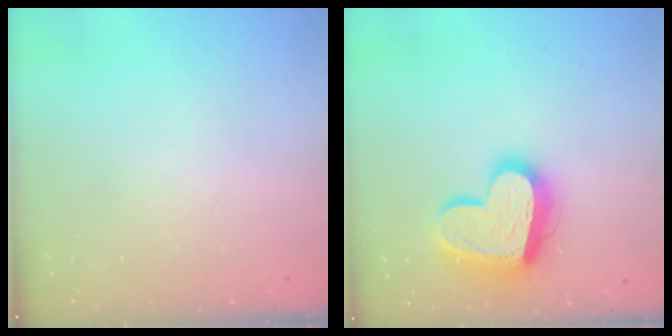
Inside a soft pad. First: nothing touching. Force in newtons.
{"total": 18.7, "press": 18.6, "slide": 1.6}